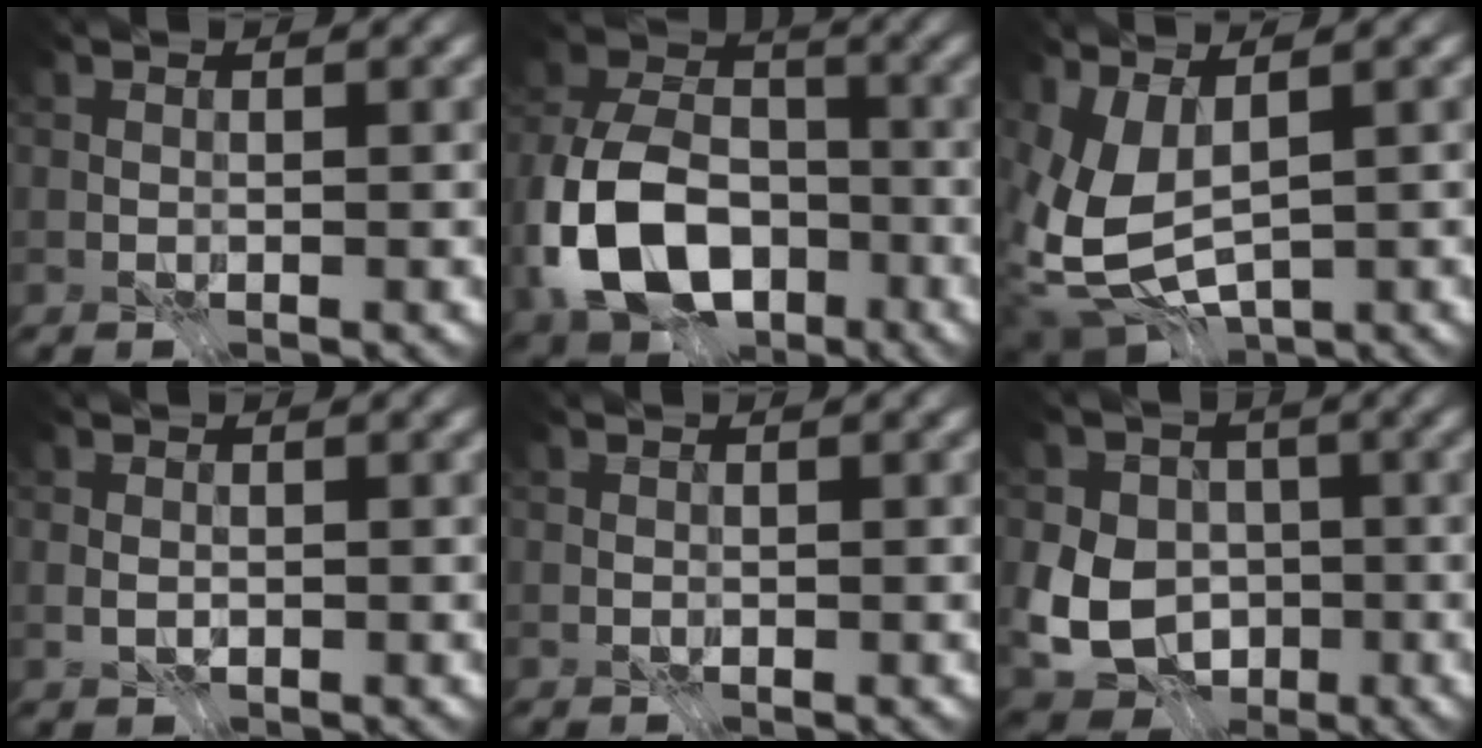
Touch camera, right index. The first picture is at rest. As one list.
[{"total": 12.2, "force": [-4.8, 8.2, 7.5], "torque": [-0.158, -0.013, -0.100]}, {"total": 6.6, "force": [0.4, 3.7, 5.4], "torque": [-0.130, -0.015, 0.016]}, {"total": 0.7, "force": [-0.1, 0.6, 0.3], "torque": [-0.006, -0.001, -0.003]}, {"total": 0.0}, {"total": 8.3, "force": [-1.3, 6.8, 4.5], "torque": [-0.076, -0.002, -0.039]}]